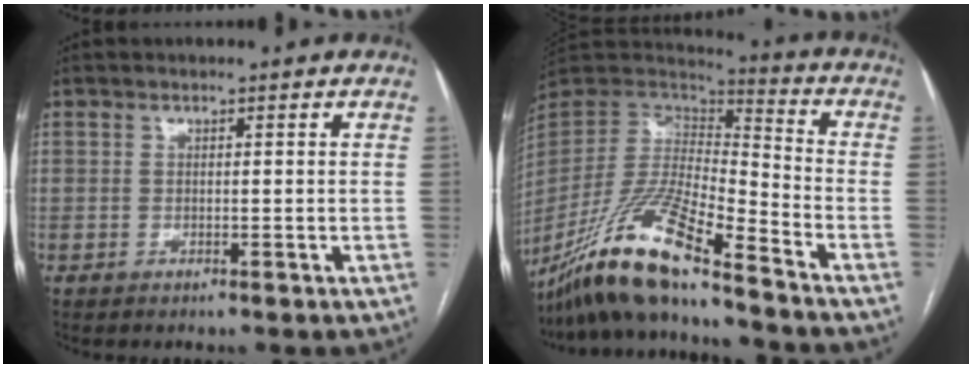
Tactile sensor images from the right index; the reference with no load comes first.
{"total": 18.5, "force": [-14.2, 1.3, 11.8], "torque": [-0.247, -0.024, -0.269]}